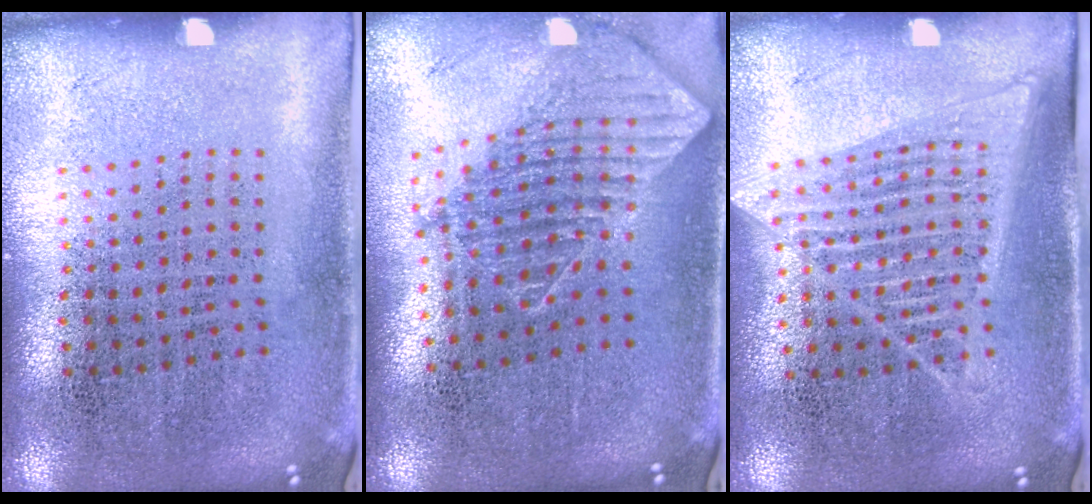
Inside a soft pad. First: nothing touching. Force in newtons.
{"total": 1.8, "press": 1.4, "slide": 1.0}
{"total": 1.3, "press": 1.2, "slide": 0.5}